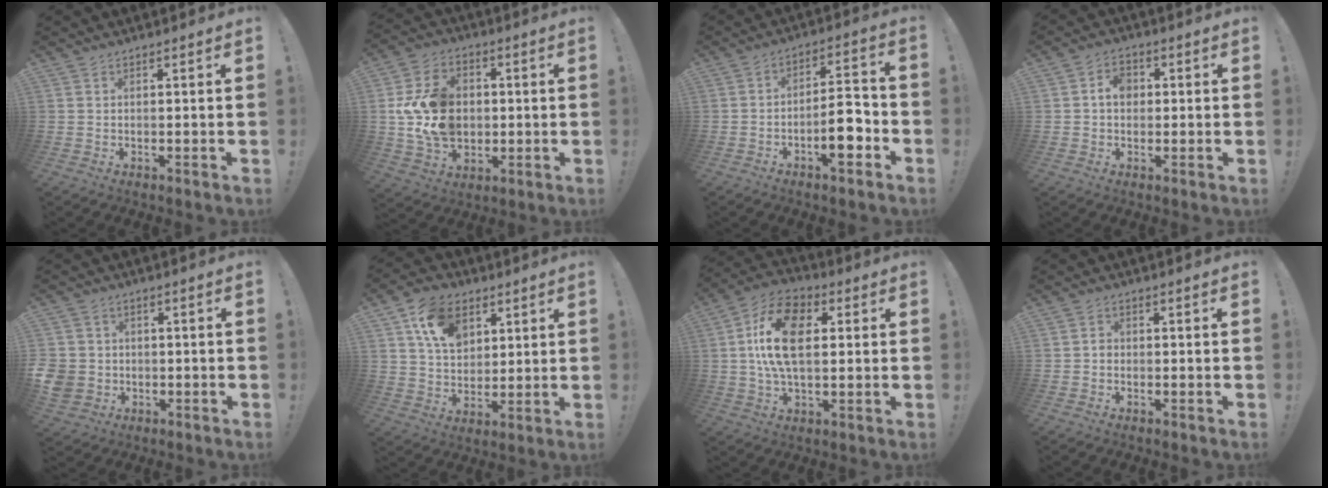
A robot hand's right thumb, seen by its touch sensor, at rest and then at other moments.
{"total": 16.1, "force": [0.5, 12.7, 9.9], "torque": [-0.170, 0.004, 0.016]}
{"total": 10.2, "force": [-4.2, 3.5, 8.7], "torque": [-0.124, 0.023, -0.075]}
{"total": 5.2, "force": [0.5, 4.0, 3.4], "torque": [-0.048, 0.004, 0.007]}
{"total": 5.8, "force": [-0.9, 5.5, 1.8], "torque": [-0.046, 0.012, -0.014]}
{"total": 13.9, "force": [6.6, 10.0, 6.9], "torque": [-0.107, -0.019, 0.125]}
{"total": 16.5, "force": [3.1, 9.6, 13.1], "torque": [-0.235, 0.005, 0.051]}
{"total": 1.4, "force": [-0.8, 0.9, 0.5], "torque": [-0.011, 0.006, -0.016]}